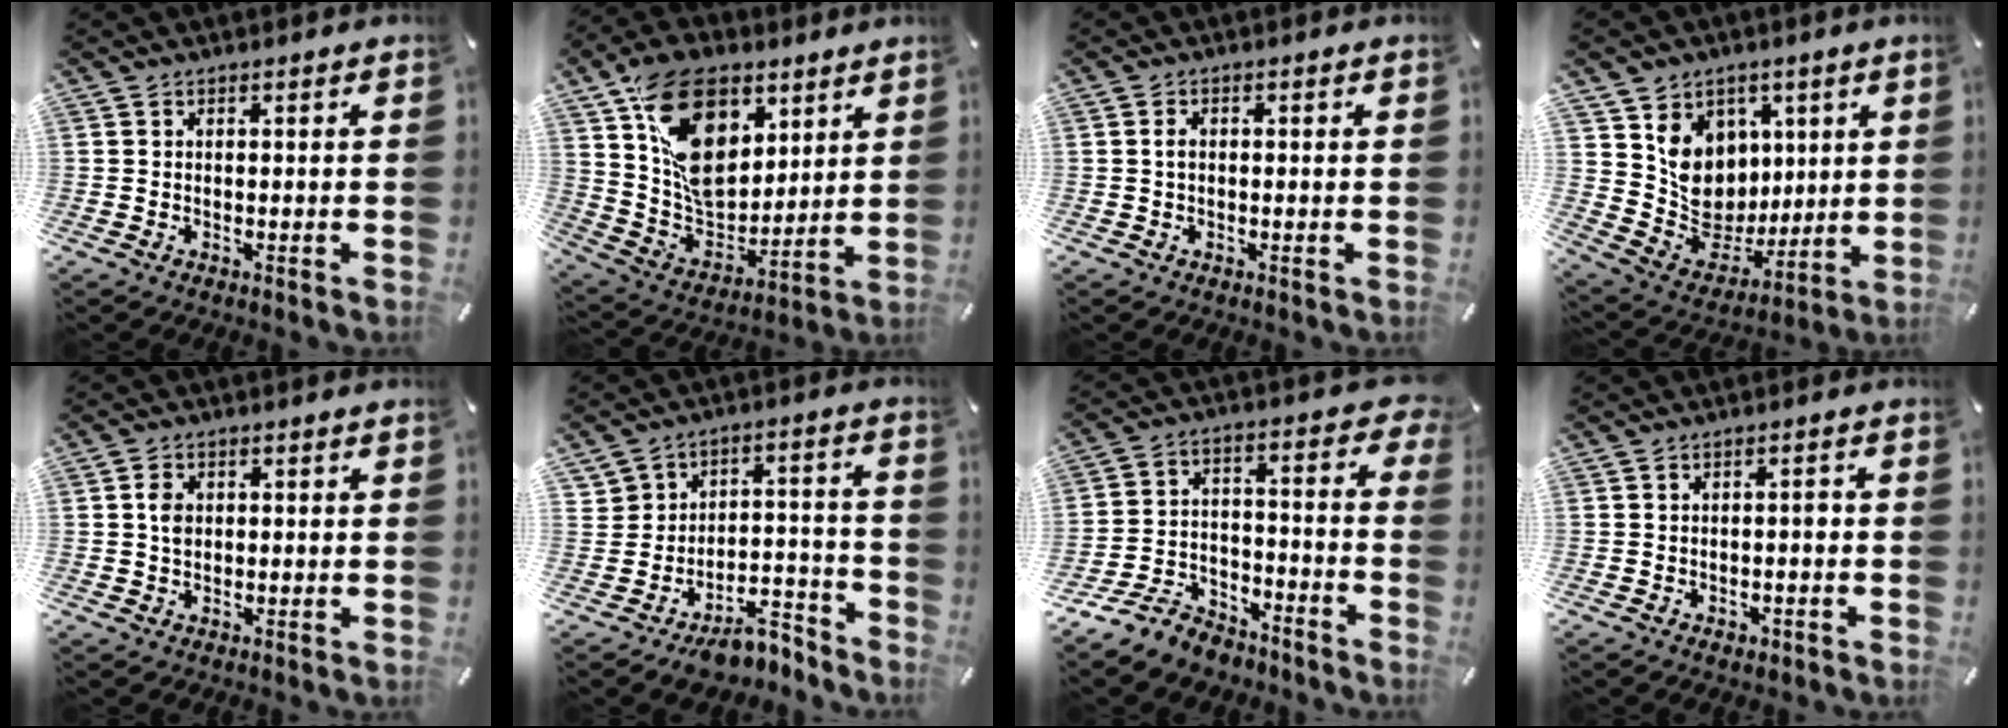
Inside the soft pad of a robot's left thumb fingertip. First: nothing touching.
{"total": 19.9, "force": [9.5, 13.0, 11.8], "torque": [-0.213, -0.042, 0.179]}
{"total": 1.5, "force": [0.0, 0.7, 1.3], "torque": [-0.026, 0.003, -0.001]}
{"total": 13.1, "force": [2.9, 12.1, 4.3], "torque": [-0.067, -0.025, 0.073]}
{"total": 3.1, "force": [0.4, 2.3, 2.1], "torque": [-0.035, 0.005, 0.004]}
{"total": 9.2, "force": [-5.7, 6.7, 2.8], "torque": [-0.013, 0.040, -0.093]}
{"total": 11.8, "force": [-7.4, 7.4, 5.4], "torque": [-0.091, 0.046, -0.131]}
{"total": 2.5, "force": [-0.6, 1.7, 1.7], "torque": [-0.025, 0.003, -0.015]}